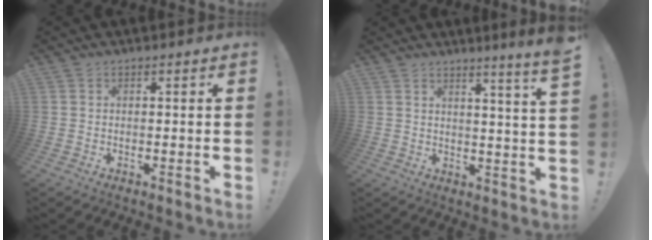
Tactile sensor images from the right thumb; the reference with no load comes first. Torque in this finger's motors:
{"motor_torque": [-0.03, -0.03, 0.23, 0.23, 0.00]}